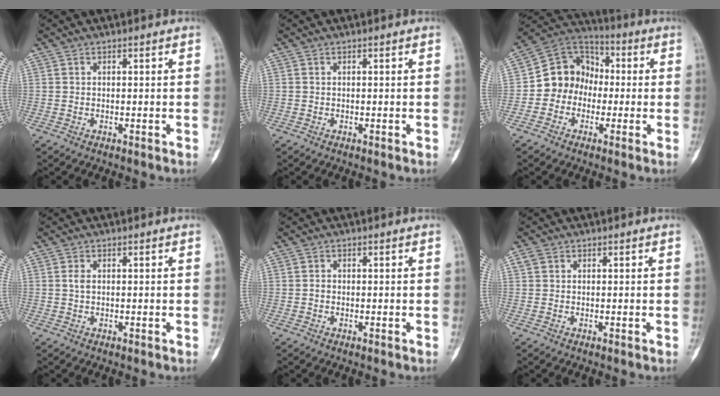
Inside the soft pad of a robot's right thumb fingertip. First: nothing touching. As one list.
[{"total": 0.6, "force": [0.1, 0.3, -0.5], "torque": [0.007, 0.000, 0.001]}, {"total": 11.6, "force": [-1.4, 10.1, 5.5], "torque": [-0.052, 0.040, -0.040]}, {"total": 1.1, "force": [0.3, 1.0, 0.3], "torque": [-0.006, 0.000, 0.003]}, {"total": 0.6, "force": [-0.2, 0.5, 0.3], "torque": [0.001, 0.002, -0.005]}, {"total": 1.3, "force": [0.5, 1.1, 0.0], "torque": [0.003, 0.001, 0.006]}]